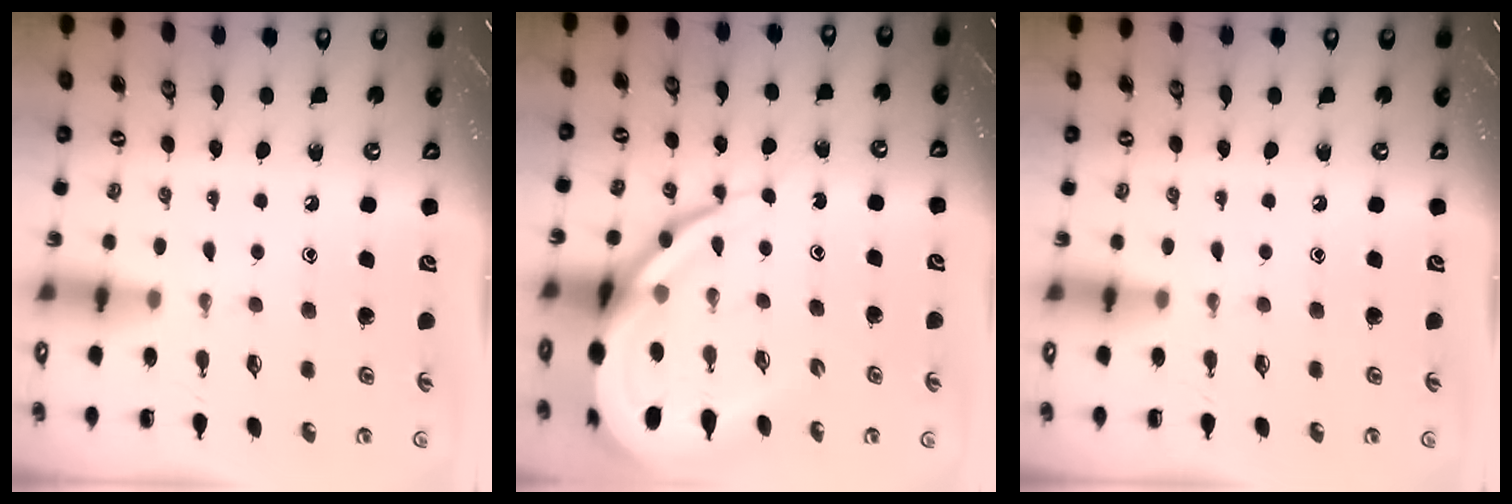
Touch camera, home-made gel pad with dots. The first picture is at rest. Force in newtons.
{"total": 15.6, "press": 15.5, "slide": 1.7}
{"total": 0.0}